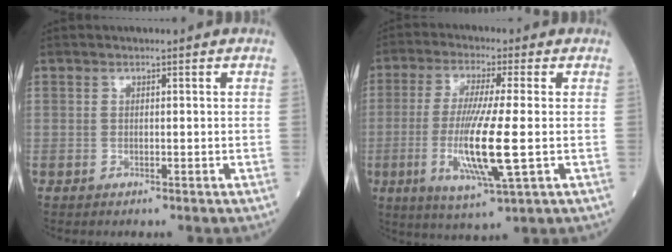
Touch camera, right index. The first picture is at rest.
{"total": 11.8, "force": [-1.9, 0.2, 11.7], "torque": [-0.240, -0.021, -0.040]}